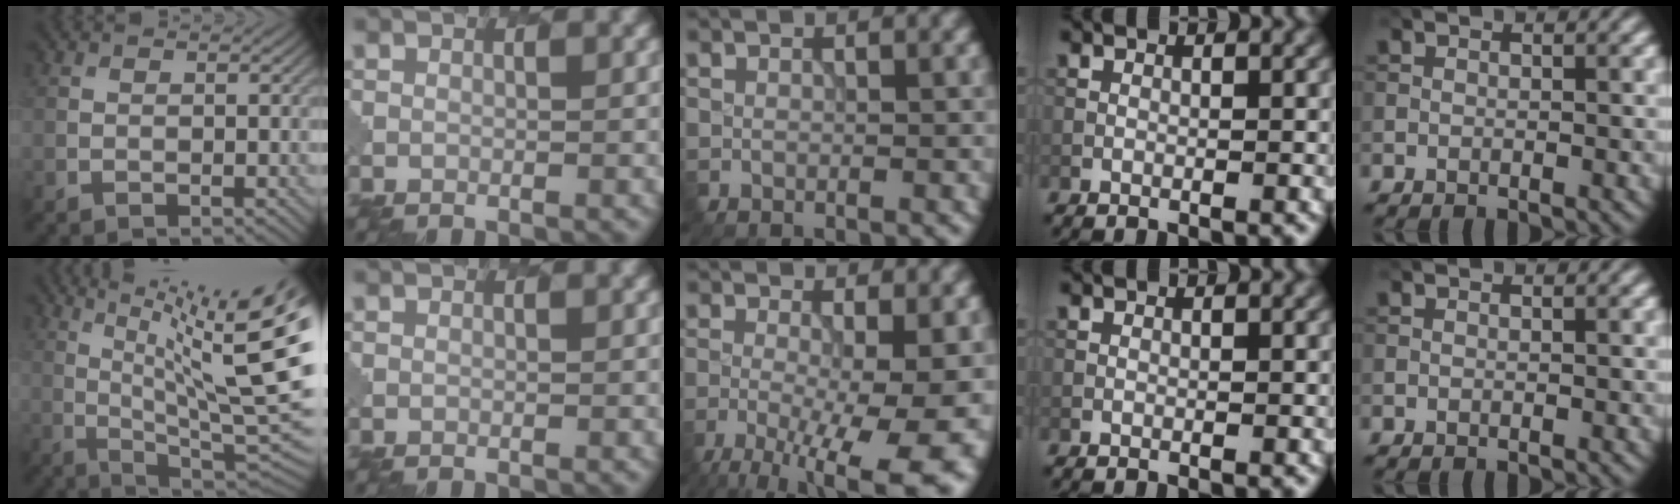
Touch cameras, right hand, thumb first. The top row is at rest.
{"thumb": {"total": 18.1, "force": [6.1, 4.2, 16.5], "torque": [-0.226, 0.015, 0.104]}, "middle": {"total": 11.6, "force": [-3.9, 4.1, 10.1], "torque": [-0.164, -0.022, -0.051]}}